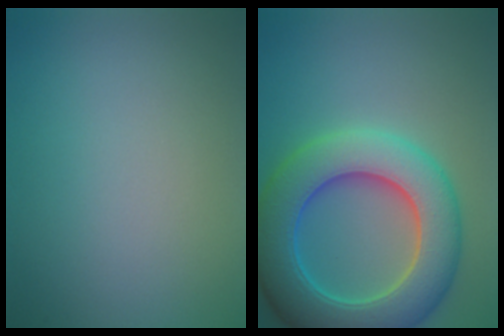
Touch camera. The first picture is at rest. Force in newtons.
{"total": 9.8, "press": 9.8, "slide": 0.3}